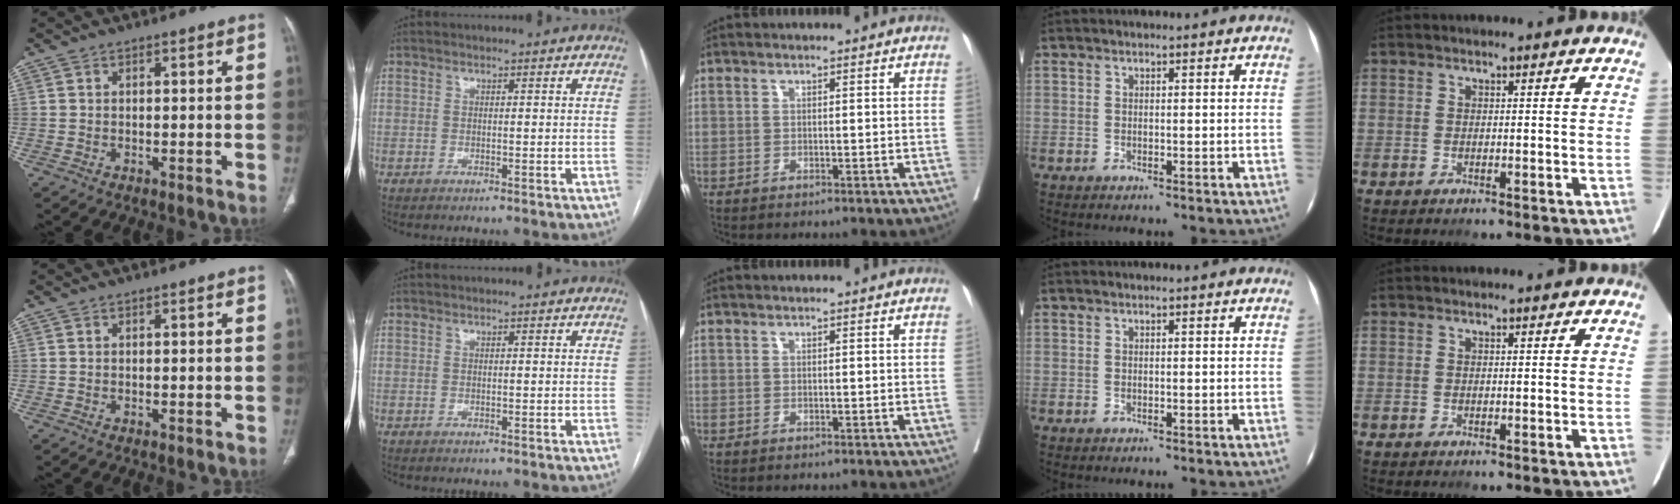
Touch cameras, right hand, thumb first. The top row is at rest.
{}